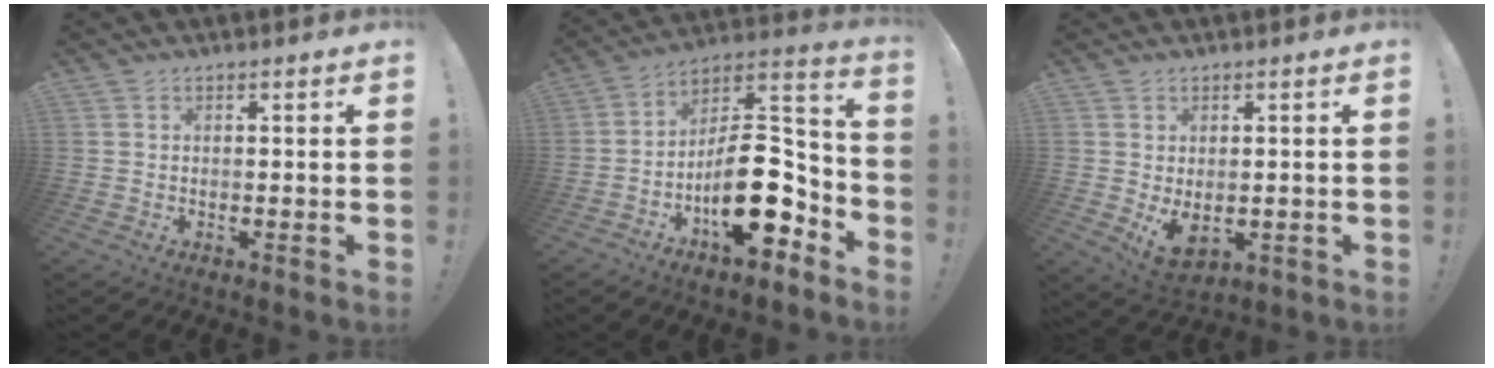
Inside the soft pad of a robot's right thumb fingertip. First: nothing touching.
{"total": 20.5, "force": [-6.6, 10.0, 16.6], "torque": [-0.271, 0.038, -0.097]}
{"total": 5.7, "force": [0.7, 3.5, 4.4], "torque": [-0.070, -0.009, 0.020]}